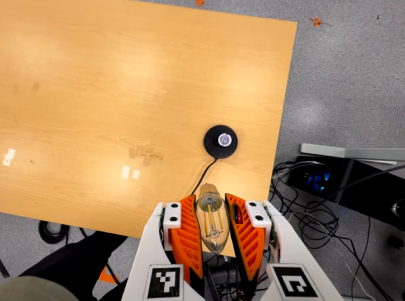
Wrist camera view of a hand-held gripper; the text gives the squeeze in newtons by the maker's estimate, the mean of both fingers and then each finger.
{"total": 19.7, "left": 21.4, "right": 18.0}